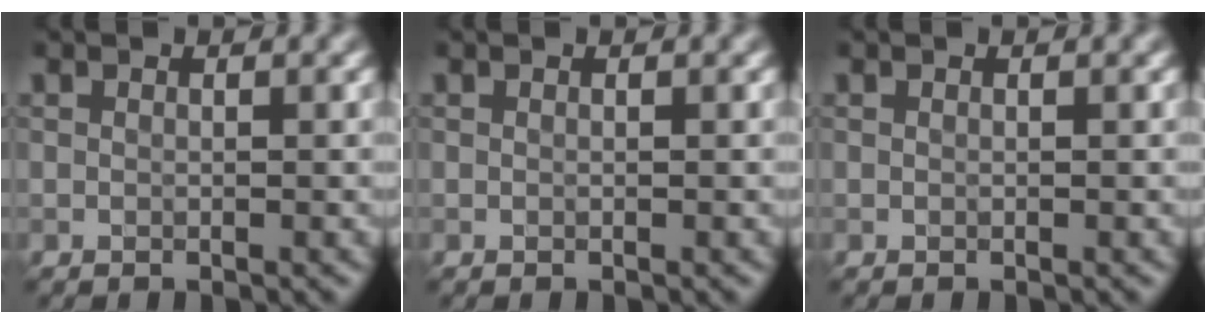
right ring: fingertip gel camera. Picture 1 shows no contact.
{"total": 0.0}
{"total": 0.0}